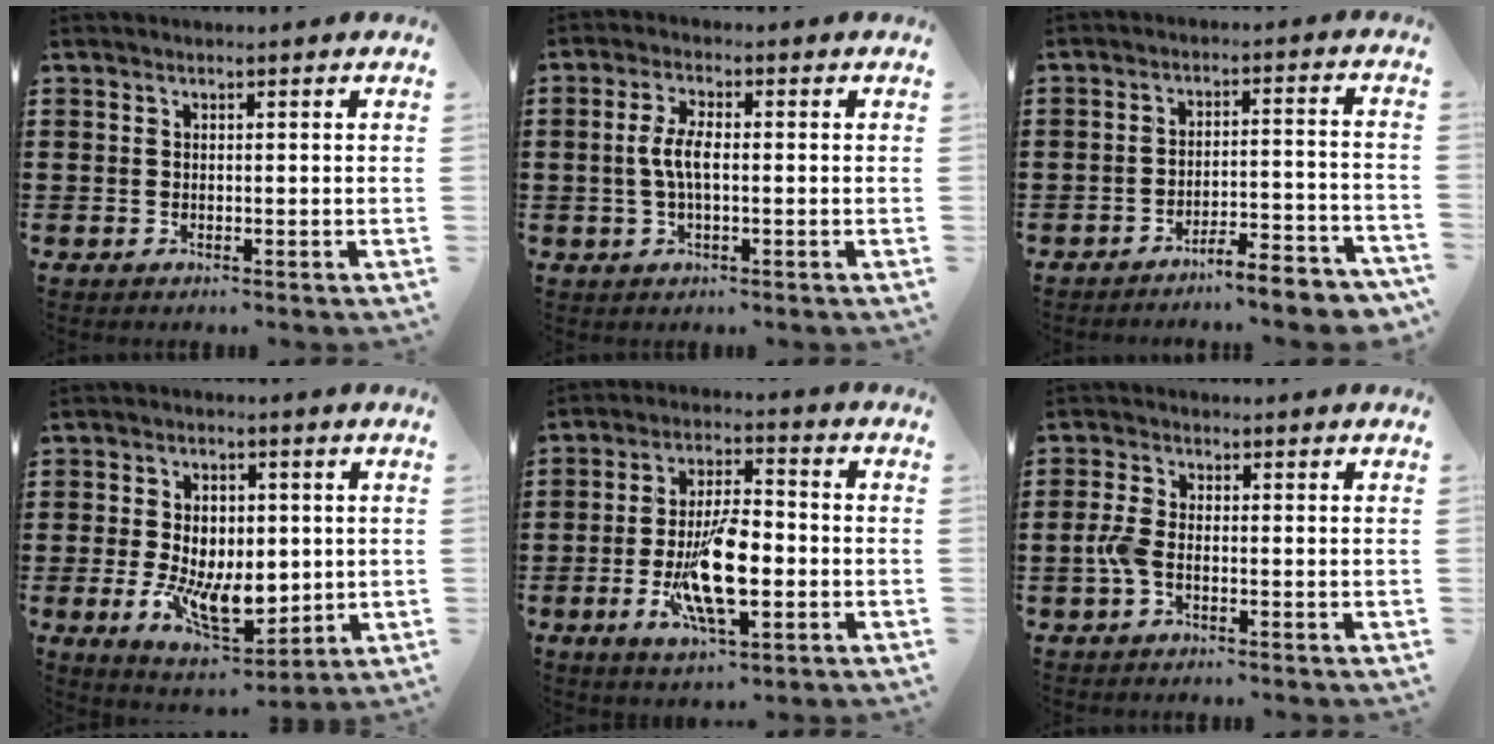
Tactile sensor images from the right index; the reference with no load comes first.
{"total": 4.5, "force": [-0.3, 1.6, 4.2], "torque": [-0.099, -0.003, -0.014]}
{"total": 5.6, "force": [-5.2, 0.0, 1.9], "torque": [-0.030, -0.006, -0.101]}
{"total": 9.2, "force": [-0.9, 5.7, 7.2], "torque": [-0.139, 0.002, -0.016]}
{"total": 12.2, "force": [-2.9, 4.5, 11.0], "torque": [-0.222, -0.008, -0.051]}
{"total": 3.2, "force": [-1.1, 1.3, 2.7], "torque": [-0.075, -0.007, -0.028]}